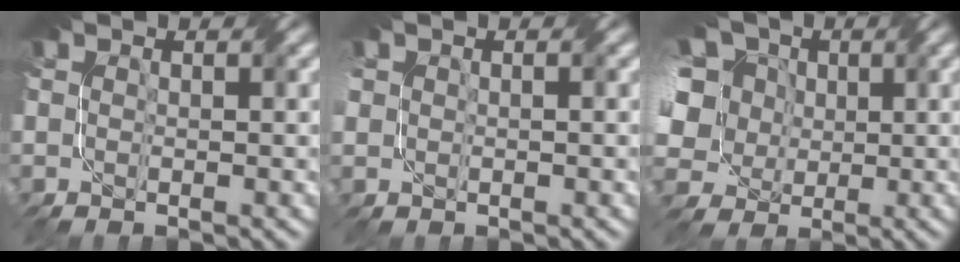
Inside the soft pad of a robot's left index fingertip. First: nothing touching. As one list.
[{"total": 1.3, "force": [0.7, 1.1, 0.1], "torque": [0.008, 0.007, 0.005]}, {"total": 12.9, "force": [5.0, 10.1, 6.3], "torque": [-0.153, 0.048, 0.039]}]